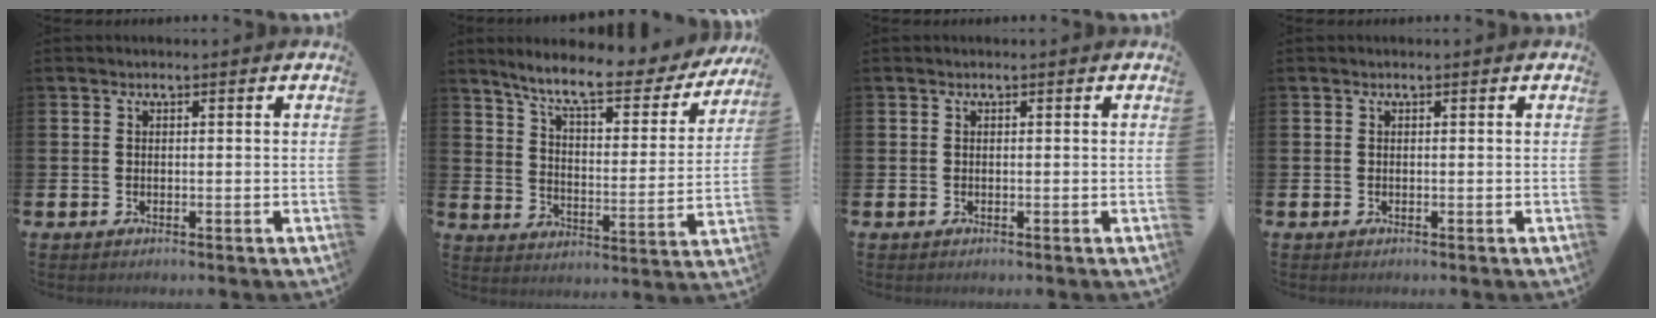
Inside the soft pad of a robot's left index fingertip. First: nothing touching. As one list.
[{"total": 8.7, "force": [7.4, 1.7, 4.1], "torque": [-0.109, -0.048, 0.122]}, {"total": 0.0}, {"total": 0.0}]